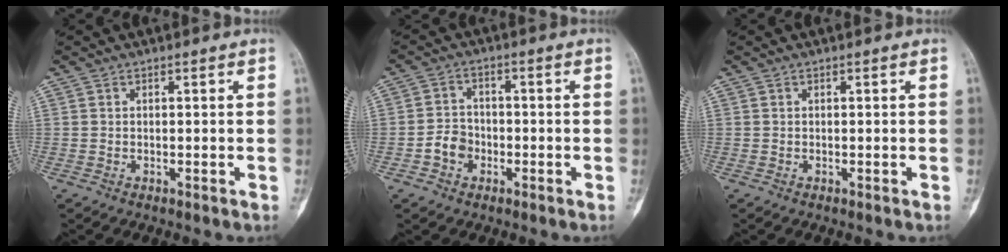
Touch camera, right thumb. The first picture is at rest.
{"total": 4.6, "force": [-1.7, 3.8, 1.9], "torque": [-0.017, 0.019, -0.036]}
{"total": 0.0}